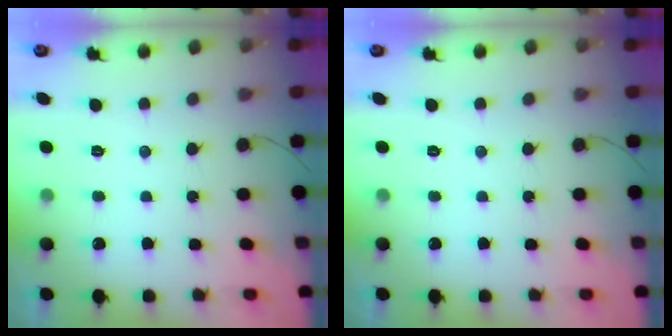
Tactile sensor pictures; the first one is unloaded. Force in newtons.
{"total": 0.0}